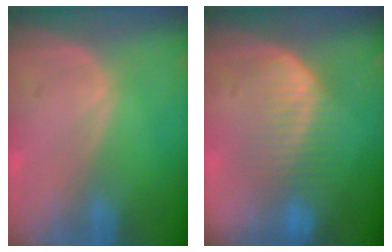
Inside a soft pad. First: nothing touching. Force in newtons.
{"total": 6.8, "press": 6.7, "slide": 1.4}